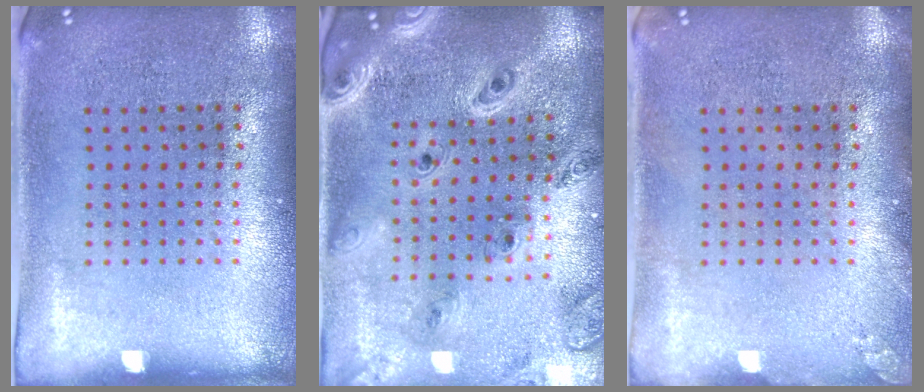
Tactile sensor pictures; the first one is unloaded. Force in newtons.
{"total": 2.2, "press": 2.1, "slide": 0.8}
{"total": 0.9, "press": 0.9, "slide": 0.1}